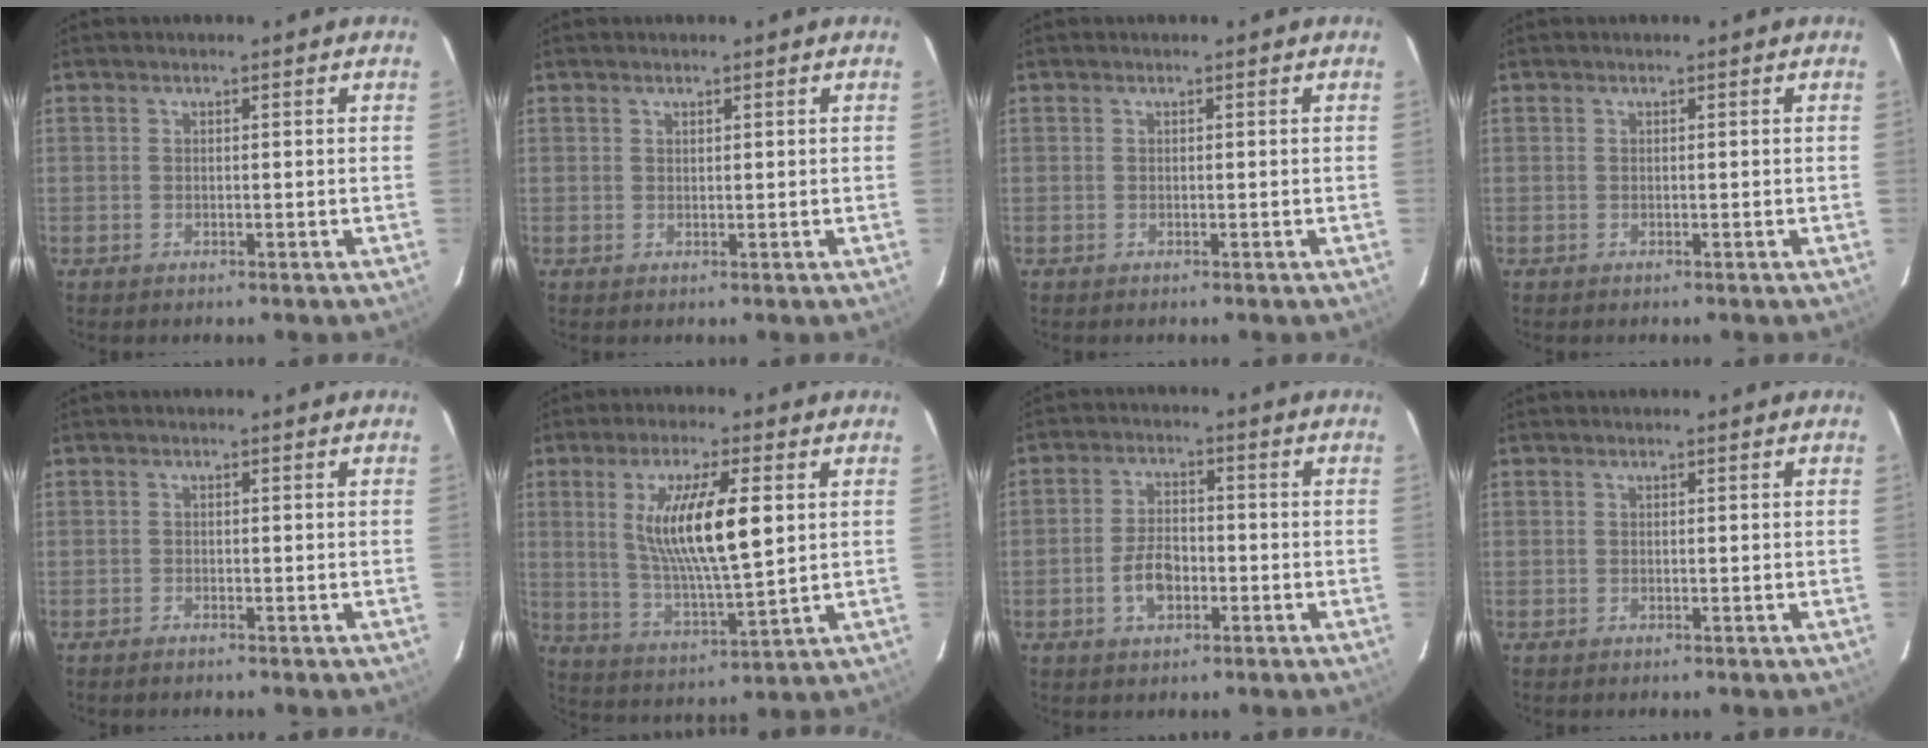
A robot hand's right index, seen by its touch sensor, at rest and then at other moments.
{"total": 0.6, "force": [0.5, 0.3, 0.1], "torque": [-0.002, 0.001, 0.010]}
{"total": 0.0}
{"total": 0.0}
{"total": 0.8, "force": [-0.8, 0.2, 0.1], "torque": [-0.006, 0.000, -0.015]}
{"total": 13.8, "force": [3.1, 2.9, 13.1], "torque": [-0.241, -0.008, 0.065]}
{"total": 6.1, "force": [-2.2, 3.6, 4.5], "torque": [-0.091, 0.009, -0.035]}
{"total": 0.0}